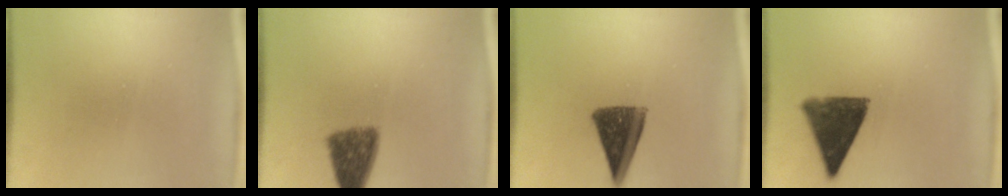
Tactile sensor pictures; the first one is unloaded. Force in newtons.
{"total": 7.2}
{"total": 10.4}
{"total": 9.2}